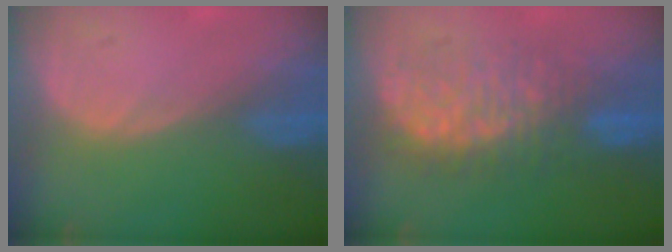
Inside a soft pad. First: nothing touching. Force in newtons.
{"total": 8.8, "press": 8.8, "slide": 0.6}